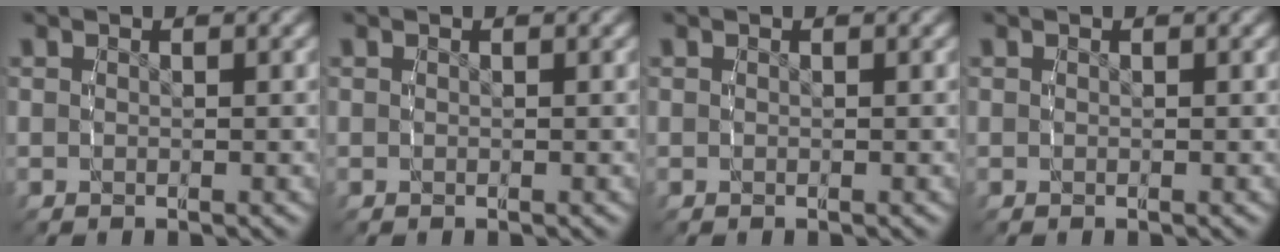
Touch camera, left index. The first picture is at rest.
{"total": 0.0}
{"total": 0.0}
{"total": 0.0}